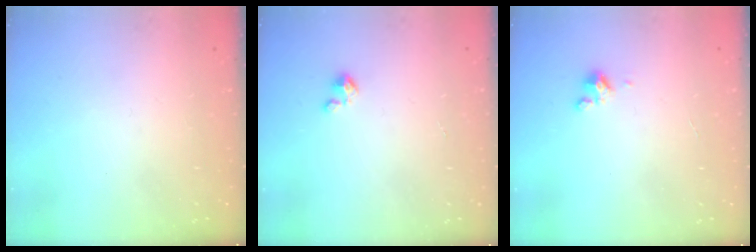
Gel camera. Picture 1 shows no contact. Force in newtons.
{"total": 2.1, "press": 2.1, "slide": 0.3}
{"total": 2.4, "press": 2.4, "slide": 0.2}